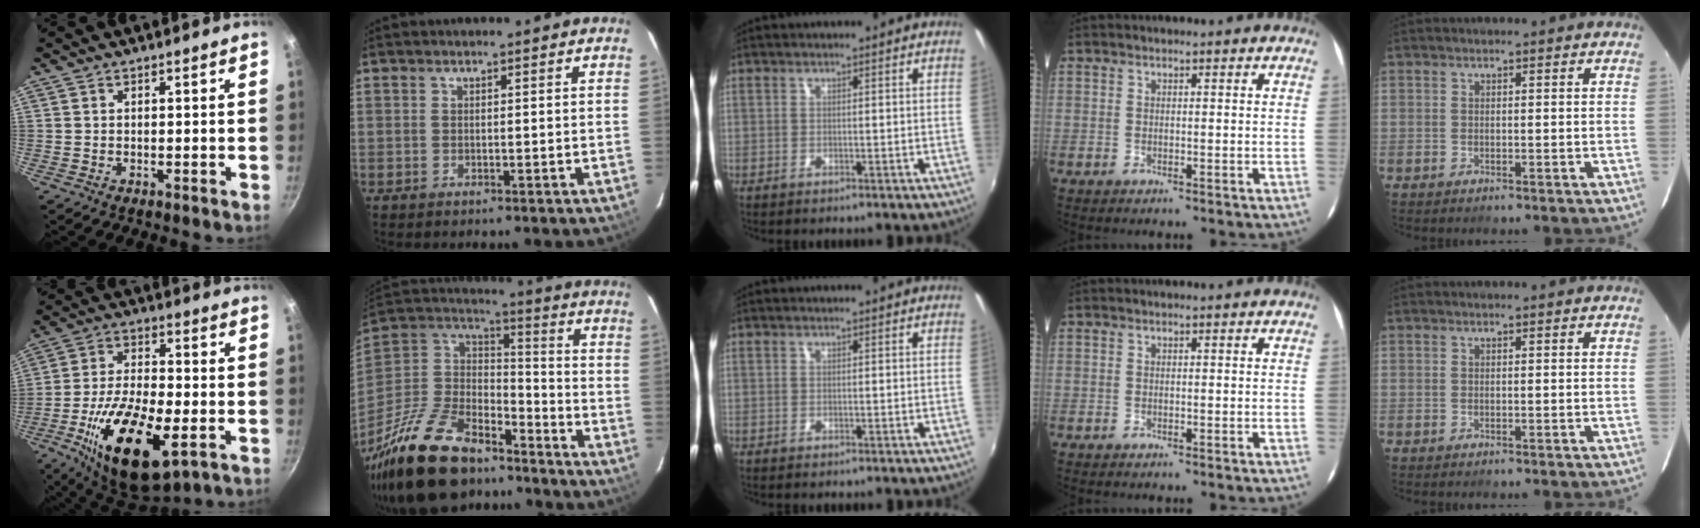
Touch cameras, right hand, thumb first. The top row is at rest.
{"thumb": {"total": 22.2, "force": [-7.8, 9.6, 18.4], "torque": [-0.321, 0.013, -0.130]}, "index": {"total": 26.7, "force": [-19.7, 12.2, 13.1], "torque": [-0.286, 0.006, -0.317]}}